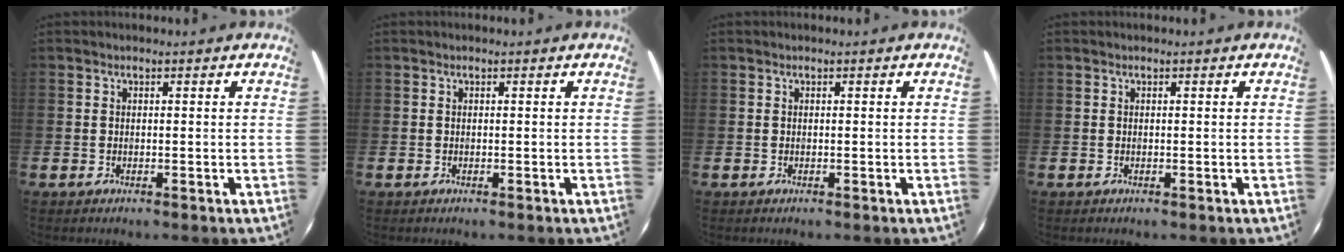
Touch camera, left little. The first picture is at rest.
{"total": 0.0}
{"total": 0.0}
{"total": 0.0}